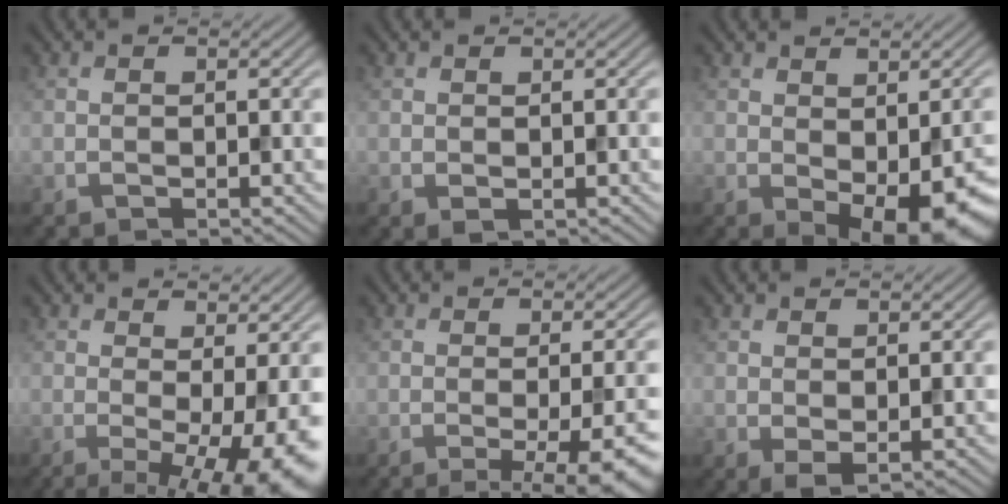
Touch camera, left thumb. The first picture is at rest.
{"total": 0.7, "force": [0.1, 0.4, 0.5], "torque": [-0.009, -0.003, 0.005]}
{"total": 8.4, "force": [-2.5, 3.9, 7.0], "torque": [-0.098, -0.024, -0.015]}
{"total": 10.5, "force": [-2.1, 2.8, 9.9], "torque": [-0.131, -0.003, -0.020]}
{"total": 9.6, "force": [-3.8, 2.5, 8.4], "torque": [-0.095, -0.004, -0.045]}
{"total": 1.5, "force": [0.3, 0.8, 1.2], "torque": [-0.026, -0.006, 0.009]}